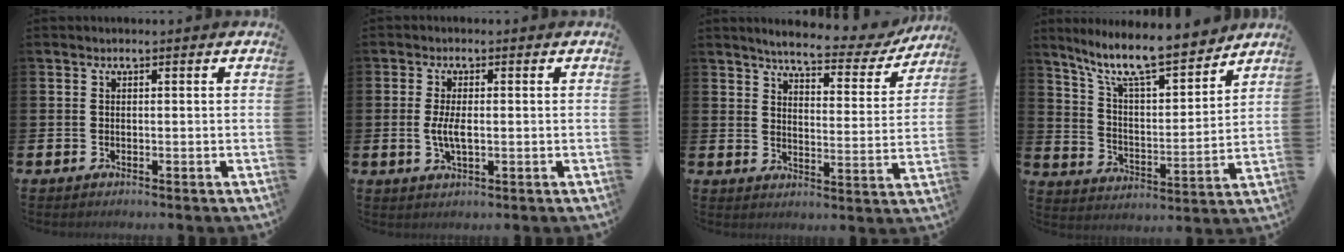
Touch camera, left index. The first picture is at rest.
{"total": 3.5, "force": [0.0, 1.4, 3.2], "torque": [-0.064, 0.000, -0.005]}
{"total": 5.4, "force": [4.9, 0.9, 2.1], "torque": [-0.047, -0.037, 0.074]}
{"total": 10.9, "force": [9.6, 1.7, 4.9], "torque": [-0.117, -0.067, 0.164]}